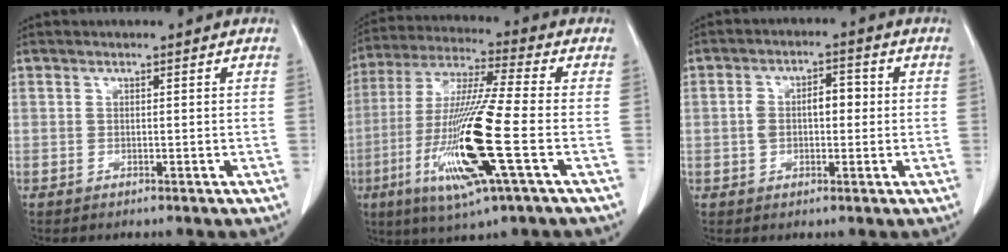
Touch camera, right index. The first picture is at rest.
{"total": 17.6, "force": [-5.0, 0.2, 16.8], "torque": [-0.349, -0.021, -0.098]}
{"total": 5.7, "force": [0.2, 3.0, 4.9], "torque": [-0.092, 0.025, 0.005]}